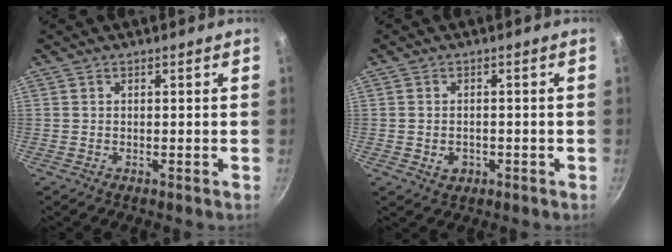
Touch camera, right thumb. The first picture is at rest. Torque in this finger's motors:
{"motor_torque": [-0.36, 0.24, 0.06, 0.66, -0.01]}